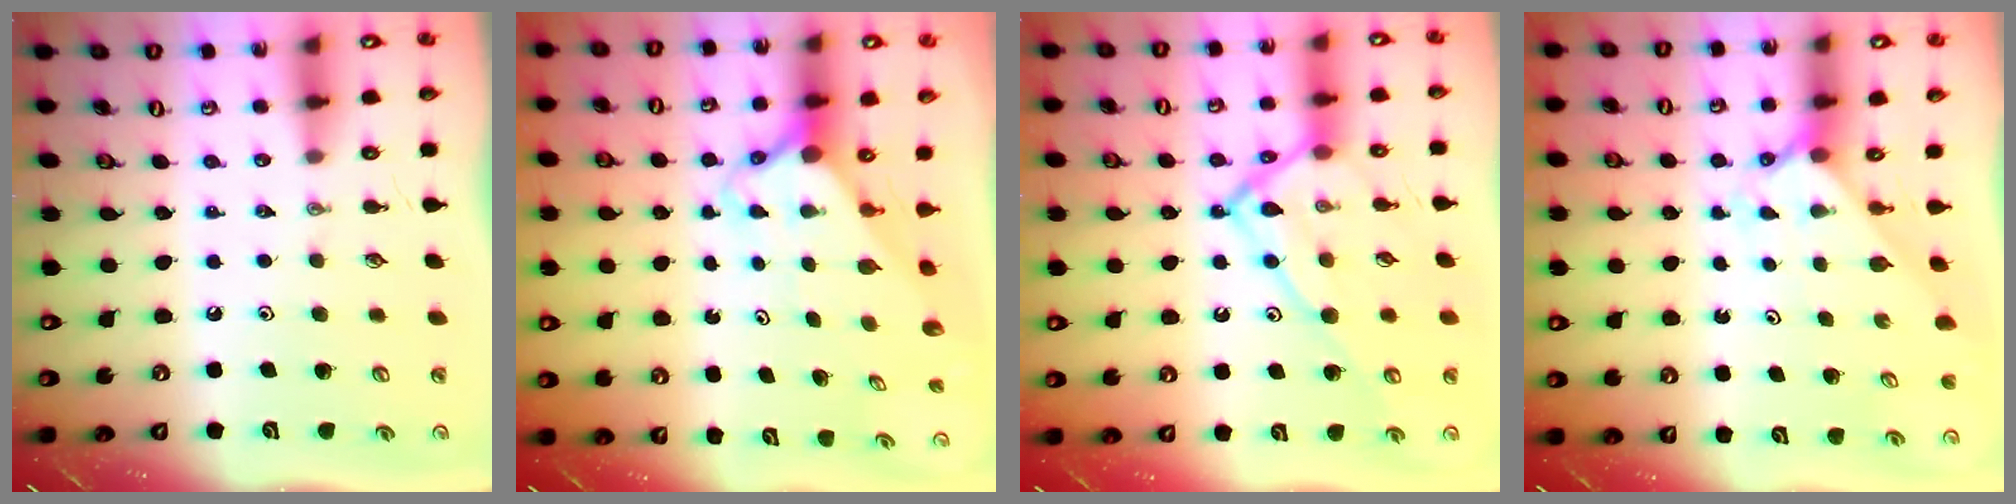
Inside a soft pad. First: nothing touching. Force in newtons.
{"total": 2.8, "press": 2.8, "slide": 0.2}
{"total": 17.9, "press": 17.8, "slide": 1.6}
{"total": 1.9, "press": 1.9, "slide": 0.2}